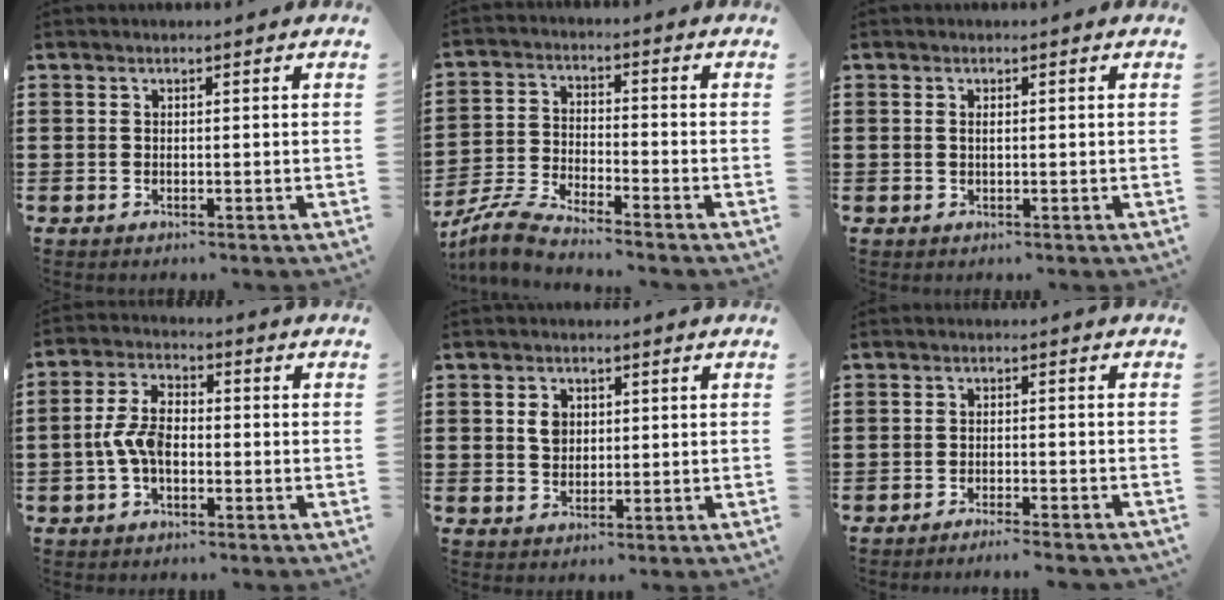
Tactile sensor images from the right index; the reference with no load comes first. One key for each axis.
{"total": 5.7, "fx": -5.5, "fy": -0.2, "fz": 1.5, "tx": -0.050, "ty": -0.011, "tz": -0.113}
{"total": 0.8, "fx": 0.1, "fy": 0.3, "fz": 0.7, "tx": -0.016, "ty": 0.001, "tz": 0.002}
{"total": 5.6, "fx": -1.5, "fy": 3.1, "fz": 4.5, "tx": -0.112, "ty": -0.002, "tz": -0.034}
{"total": 2.7, "fx": 0.7, "fy": 2.1, "fz": 1.5, "tx": -0.037, "ty": 0.009, "tz": 0.012}
{"total": 2.1, "fx": -2.0, "fy": -0.4, "fz": 0.4, "tx": -0.008, "ty": 0.002, "tz": -0.040}